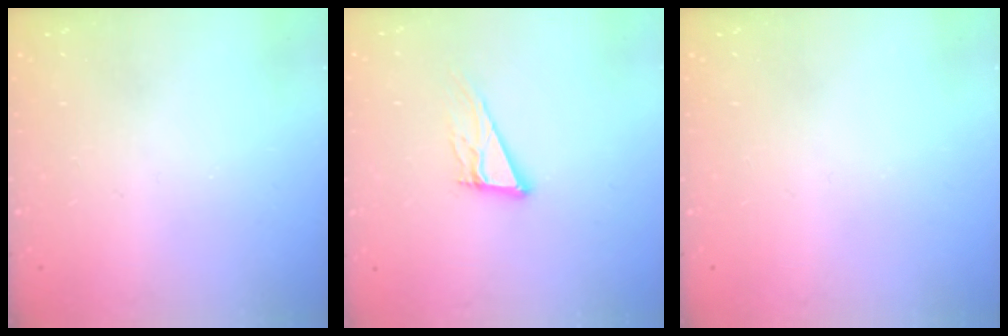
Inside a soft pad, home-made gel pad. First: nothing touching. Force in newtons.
{"total": 12.4, "press": 11.9, "slide": 3.3}
{"total": 0.0}